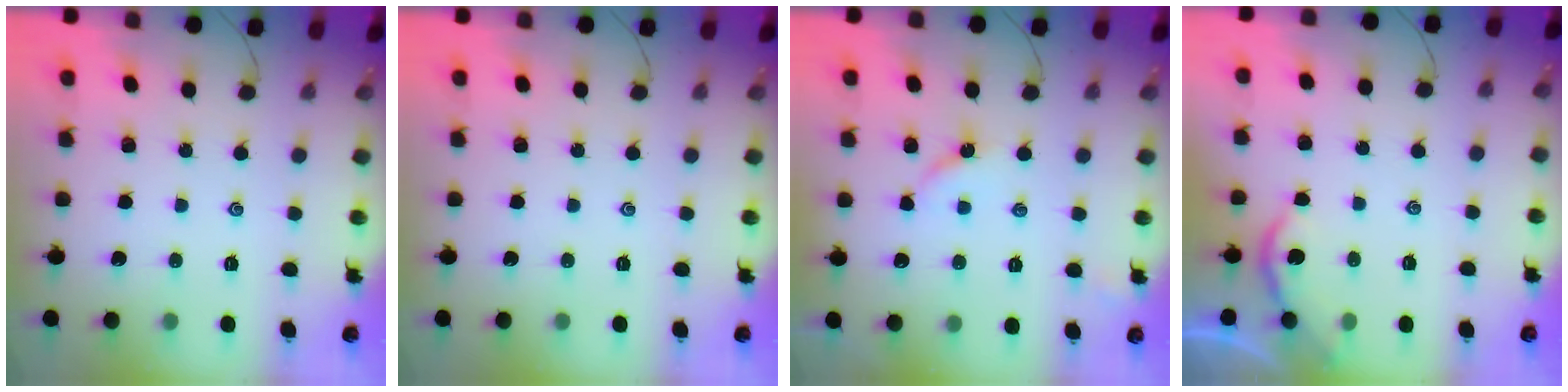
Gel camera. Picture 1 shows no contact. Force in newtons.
{"total": 0.0}
{"total": 3.3, "press": 3.3, "slide": 0.5}
{"total": 1.9, "press": 1.8, "slide": 0.4}